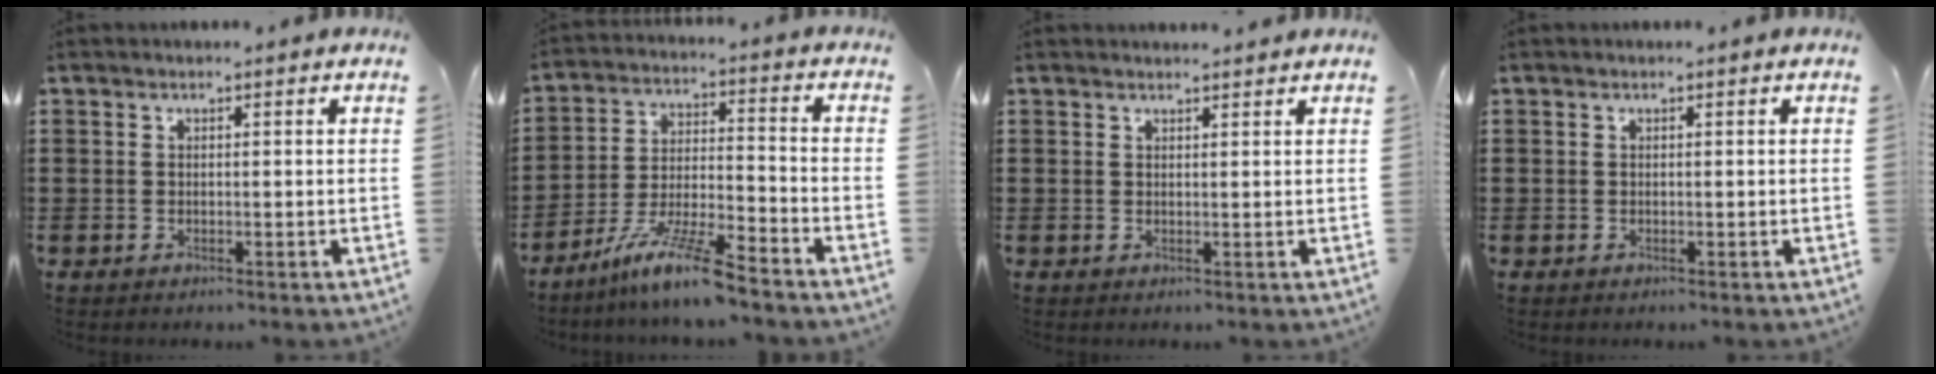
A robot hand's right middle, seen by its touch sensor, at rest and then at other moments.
{"total": 9.8, "force": [-7.9, 0.3, 5.9], "torque": [-0.121, -0.001, -0.154]}
{"total": 1.1, "force": [1.1, 0.0, 0.1], "torque": [0.003, -0.003, 0.018]}
{"total": 0.0}